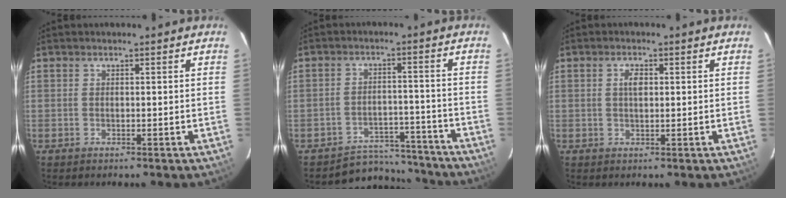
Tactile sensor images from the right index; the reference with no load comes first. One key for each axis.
{"total": 10.0, "fx": -9.1, "fy": 4.1, "fz": -0.3, "tx": 0.001, "ty": 0.048, "tz": -0.122}
{"total": 2.2, "fx": 0.5, "fy": 1.1, "fz": 1.8, "tx": -0.034, "ty": 0.005, "tz": 0.009}